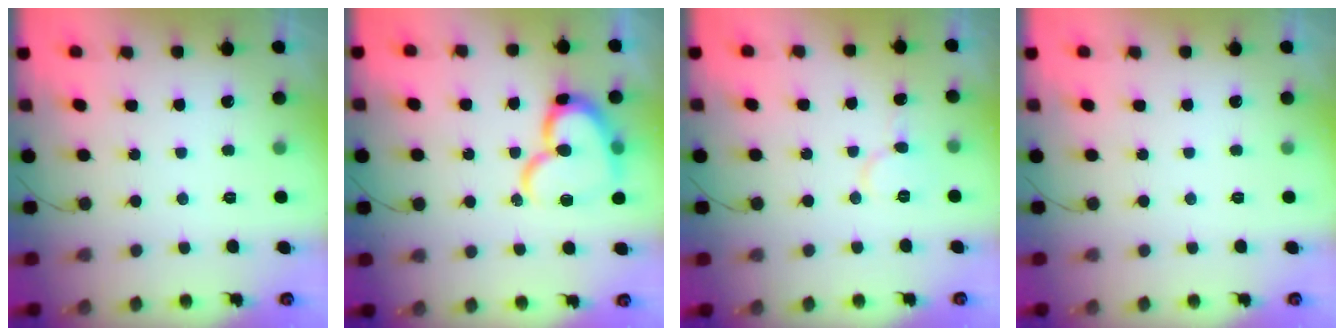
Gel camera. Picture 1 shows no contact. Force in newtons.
{"total": 16.3, "press": 16.3, "slide": 1.4}
{"total": 5.9, "press": 5.9, "slide": 0.5}
{"total": 0.0}